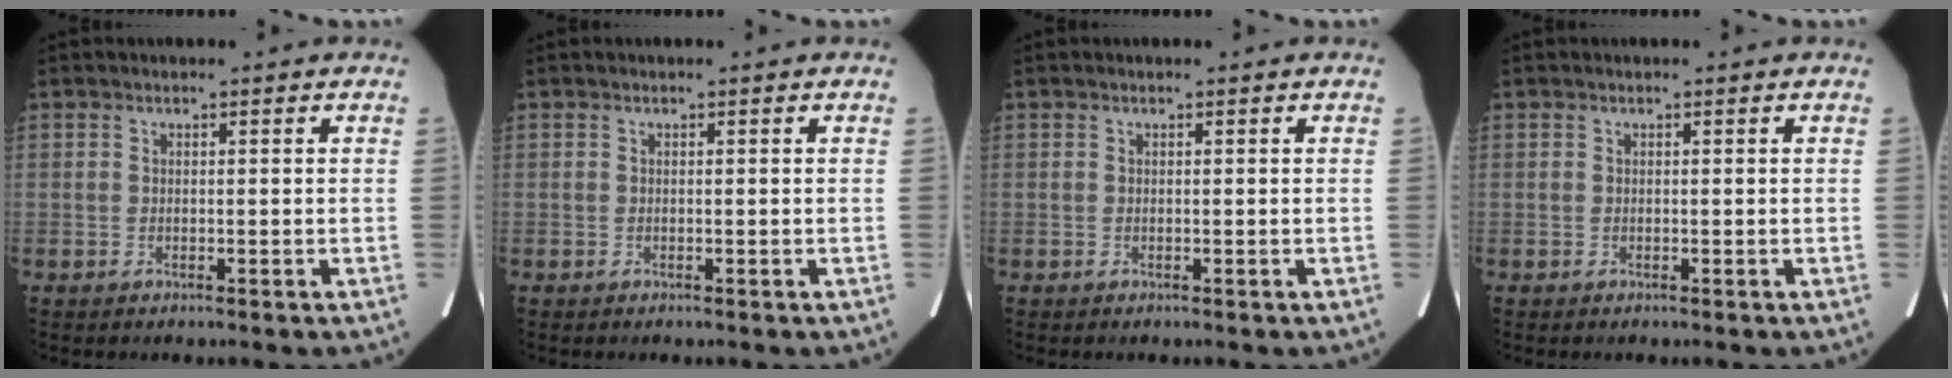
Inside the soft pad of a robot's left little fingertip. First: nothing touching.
{"total": 0.0}
{"total": 0.0}
{"total": 0.0}